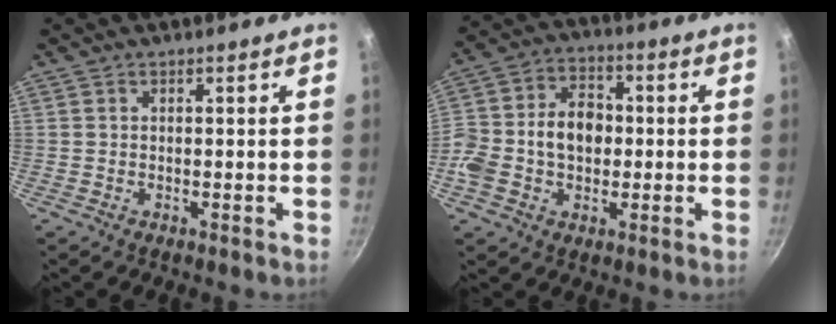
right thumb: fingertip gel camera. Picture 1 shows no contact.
{"total": 13.5, "force": [-0.8, 9.9, 9.1], "torque": [-0.144, 0.032, -0.031]}